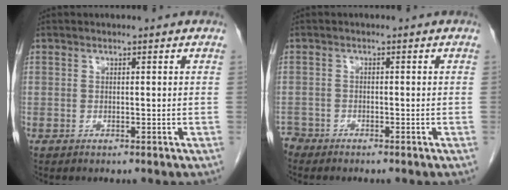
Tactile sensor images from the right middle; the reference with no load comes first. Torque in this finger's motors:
{"motor_torque": [-0.16, 0.09, -0.08, -0.09]}